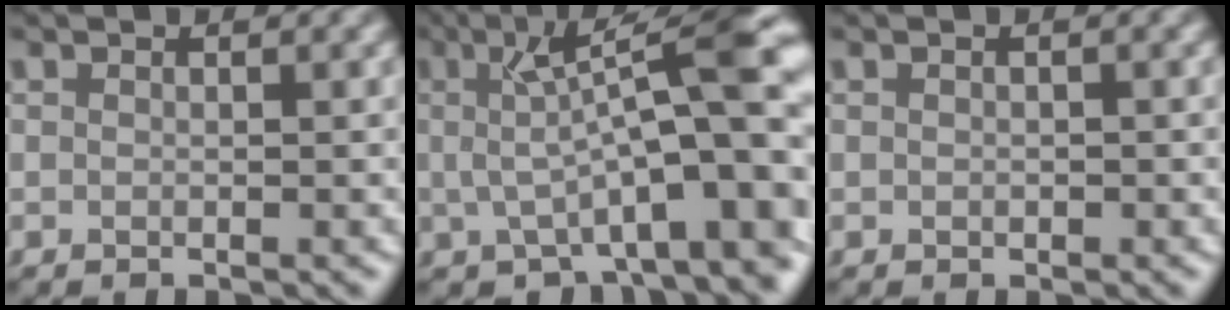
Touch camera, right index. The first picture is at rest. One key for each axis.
{"total": 9.9, "fx": -0.7, "fy": 3.3, "fz": 9.3, "tx": -0.134, "ty": 0.002, "tz": -0.003}
{"total": 0.5, "fx": -0.2, "fy": 0.5, "fz": 0.2, "tx": -0.011, "ty": -0.007, "tz": 0.001}